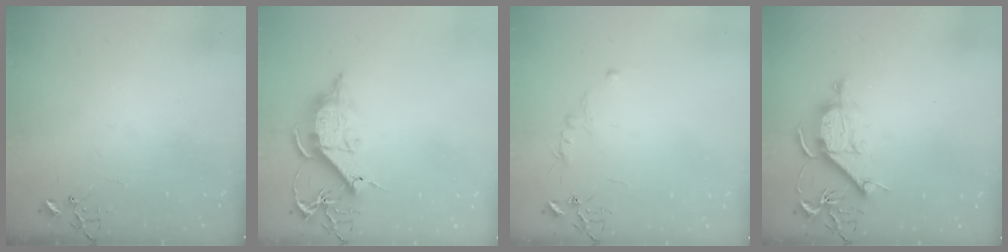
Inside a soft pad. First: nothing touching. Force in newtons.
{"total": 12.5, "press": 12.5, "slide": 0.2}
{"total": 5.5, "press": 5.5, "slide": 0.6}
{"total": 10.4, "press": 10.4, "slide": 1.2}